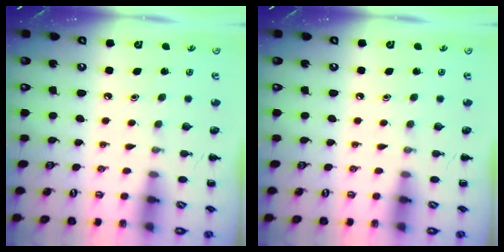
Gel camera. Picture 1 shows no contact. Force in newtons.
{"total": 0.0}